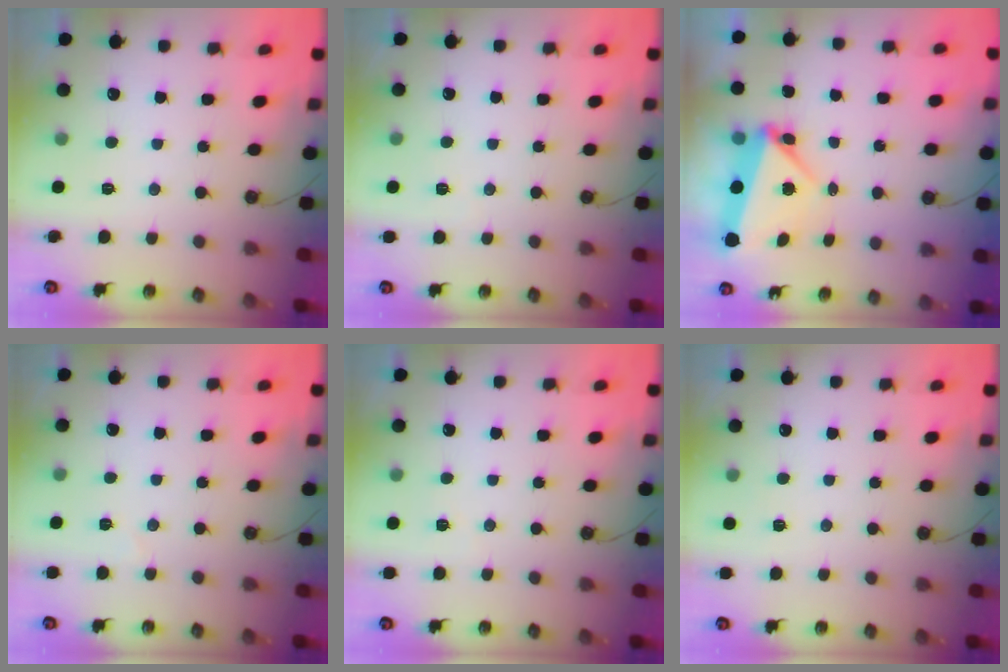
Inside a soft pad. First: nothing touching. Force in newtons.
{"total": 1.4, "press": 1.4, "slide": 0.5}
{"total": 10.8, "press": 4.7, "slide": 9.7}
{"total": 3.7, "press": 3.1, "slide": 2.0}
{"total": 3.3, "press": 3.1, "slide": 1.0}
{"total": 2.6, "press": 1.9, "slide": 1.8}